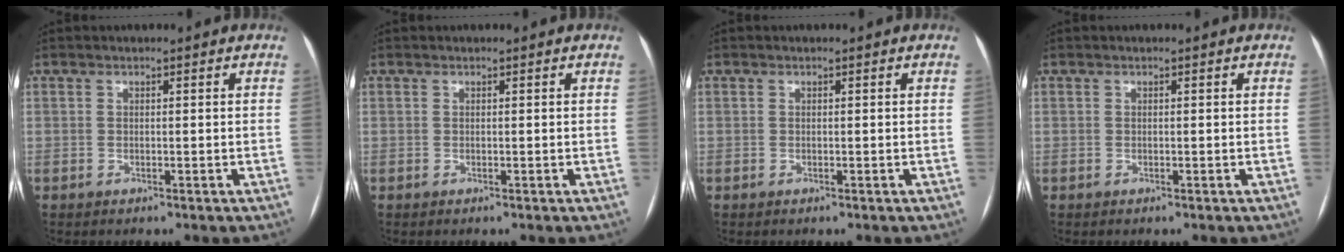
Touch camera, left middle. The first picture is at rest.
{"total": 0.0}
{"total": 0.0}
{"total": 0.0}